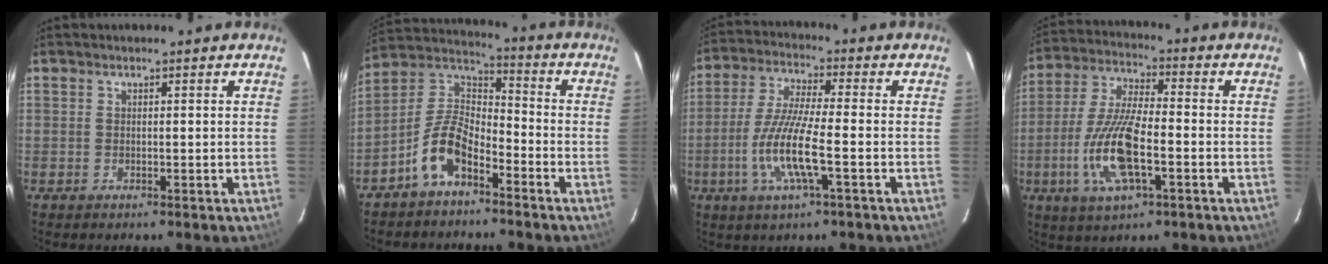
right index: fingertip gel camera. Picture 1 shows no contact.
{"total": 10.2, "force": [-5.9, 4.7, 6.8], "torque": [-0.150, 0.024, -0.118]}
{"total": 10.7, "force": [-3.4, 1.0, 10.1], "torque": [-0.216, -0.008, -0.067]}
{"total": 14.0, "force": [-4.3, 4.4, 12.6], "torque": [-0.268, -0.006, -0.084]}